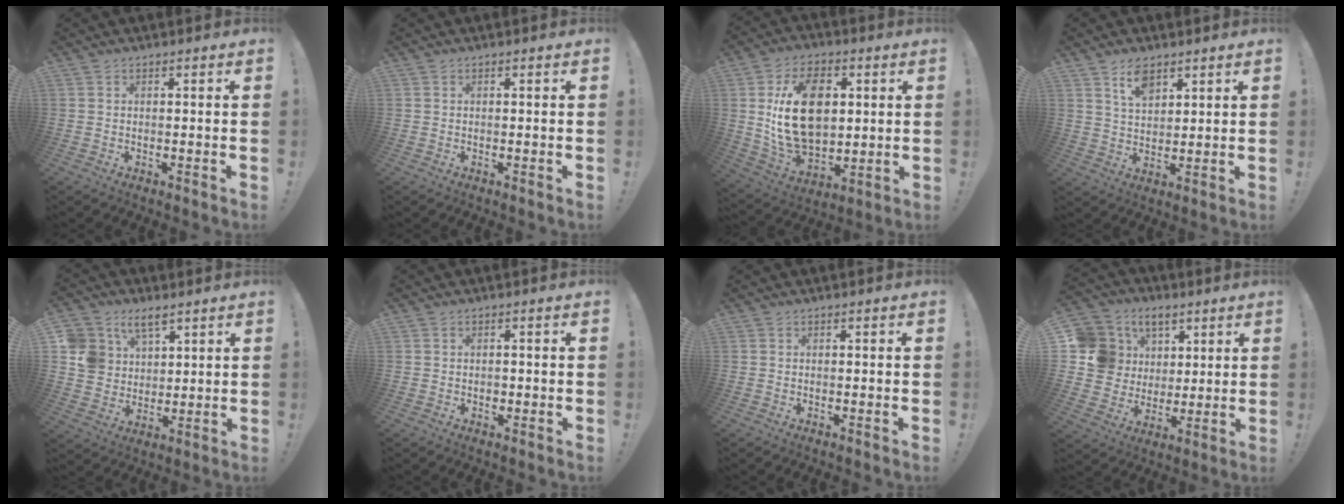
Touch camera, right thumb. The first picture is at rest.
{"total": 0.0}
{"total": 20.7, "force": [3.6, 14.3, 14.6], "torque": [-0.251, -0.006, 0.065]}
{"total": 6.7, "force": [4.3, 3.3, 3.9], "torque": [-0.067, -0.017, 0.077]}
{"total": 10.1, "force": [6.4, 7.1, 3.1], "torque": [-0.061, -0.034, 0.131]}
{"total": 1.0, "force": [-0.5, 0.8, 0.3], "torque": [-0.003, 0.001, -0.010]}
{"total": 0.0}
{"total": 13.8, "force": [4.7, 12.4, 3.7], "torque": [-0.046, -0.015, 0.115]}